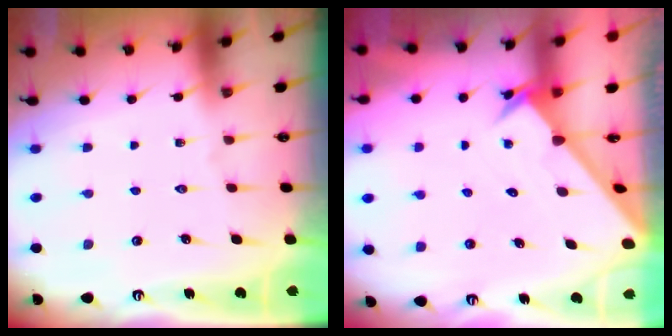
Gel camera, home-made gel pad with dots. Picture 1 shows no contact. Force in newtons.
{"total": 2.0, "press": 2.0, "slide": 0.1}